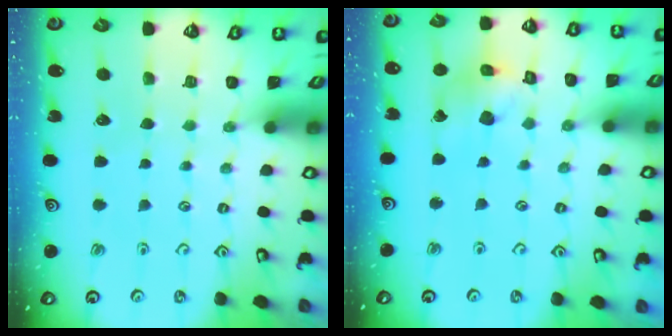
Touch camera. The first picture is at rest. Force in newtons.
{"total": 11.9, "press": 11.8, "slide": 1.5}